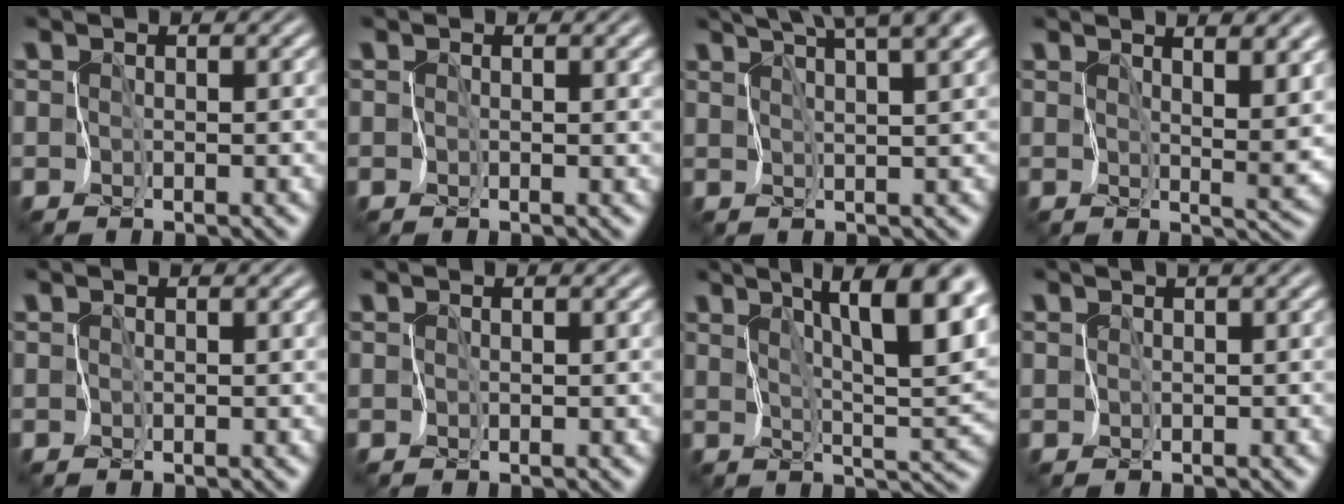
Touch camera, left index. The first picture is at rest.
{"total": 0.7, "force": [0.4, 0.3, 0.5], "torque": [-0.005, -0.002, 0.004]}
{"total": 9.2, "force": [6.5, 2.6, 6.0], "torque": [-0.092, 0.030, 0.081]}
{"total": 7.9, "force": [4.6, 3.0, 5.7], "torque": [-0.079, 0.008, 0.067]}
{"total": 0.0}
{"total": 0.0}
{"total": 10.5, "force": [5.2, 3.1, 8.5], "torque": [-0.115, 0.008, 0.071]}
{"total": 1.4, "force": [0.9, 0.3, 1.0], "torque": [-0.012, 0.006, 0.010]}